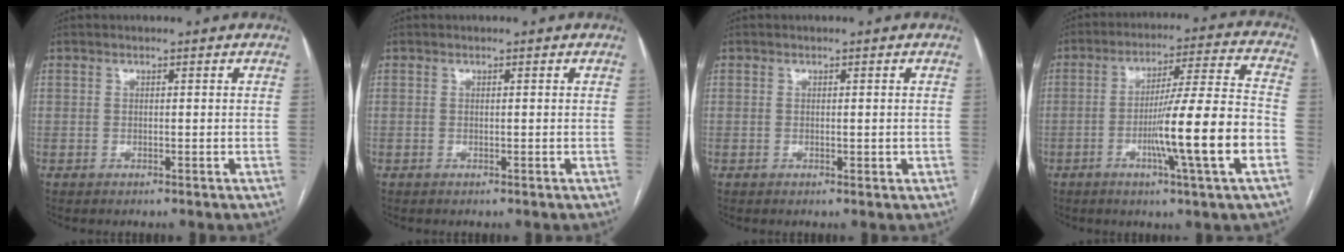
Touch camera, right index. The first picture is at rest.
{"total": 0.0}
{"total": 1.0, "force": [0.0, 0.6, 0.7], "torque": [-0.010, -0.001, 0.004]}
{"total": 15.1, "force": [-4.6, -1.0, 14.3], "torque": [-0.236, -0.003, -0.077]}